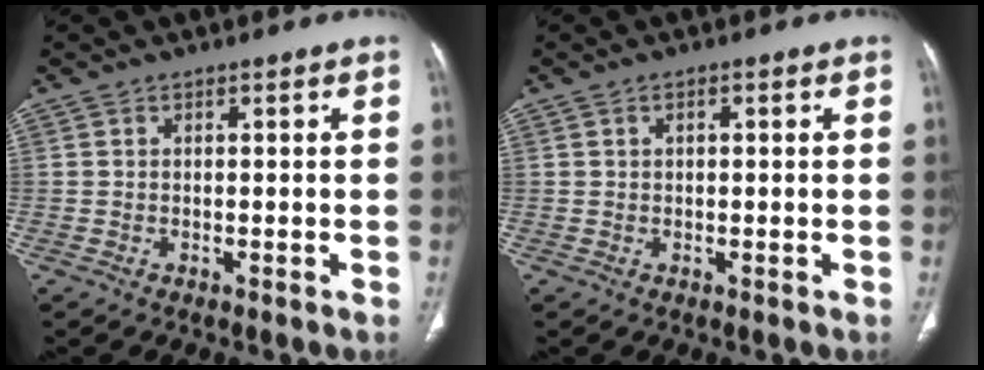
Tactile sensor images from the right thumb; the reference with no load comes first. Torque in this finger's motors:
{"motor_torque": [-0.12, -0.31, -0.51, 0.13, 0.07]}